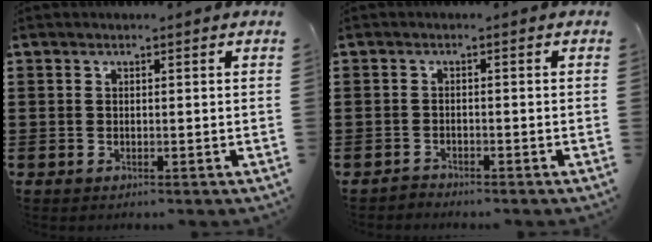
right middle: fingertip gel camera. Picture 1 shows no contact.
{"total": 1.4, "force": [-1.4, 0.3, 0.0], "torque": [-0.004, 0.004, -0.031]}